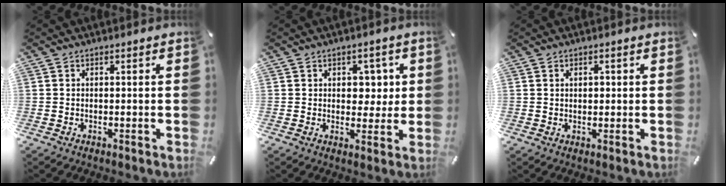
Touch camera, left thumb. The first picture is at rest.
{"total": 5.5, "force": [1.4, 4.3, 3.1], "torque": [-0.032, -0.004, 0.018]}
{"total": 1.4, "force": [0.3, 1.1, 0.9], "torque": [-0.013, 0.003, 0.002]}